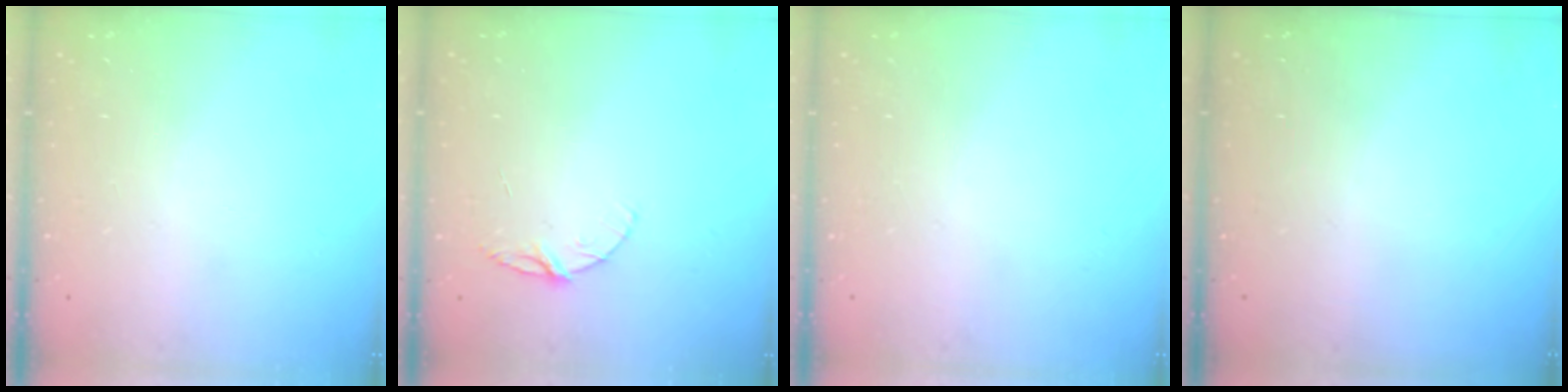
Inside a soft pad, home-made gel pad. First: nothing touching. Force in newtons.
{"total": 6.0, "press": 6.0, "slide": 0.6}
{"total": 0.0}
{"total": 0.0}